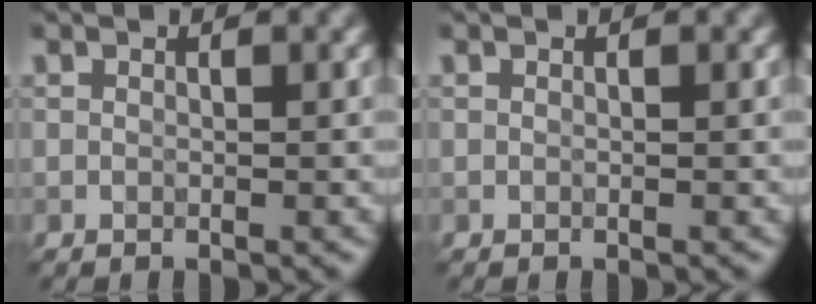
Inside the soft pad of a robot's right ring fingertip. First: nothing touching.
{"total": 0.0}